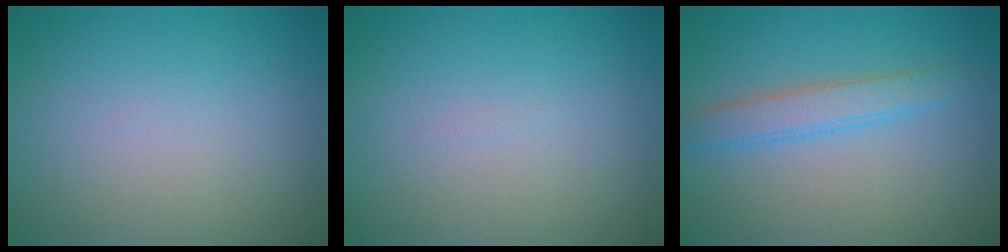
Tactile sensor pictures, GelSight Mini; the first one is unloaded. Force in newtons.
{"total": 0.0}
{"total": 2.7, "press": 2.7, "slide": 0.1}